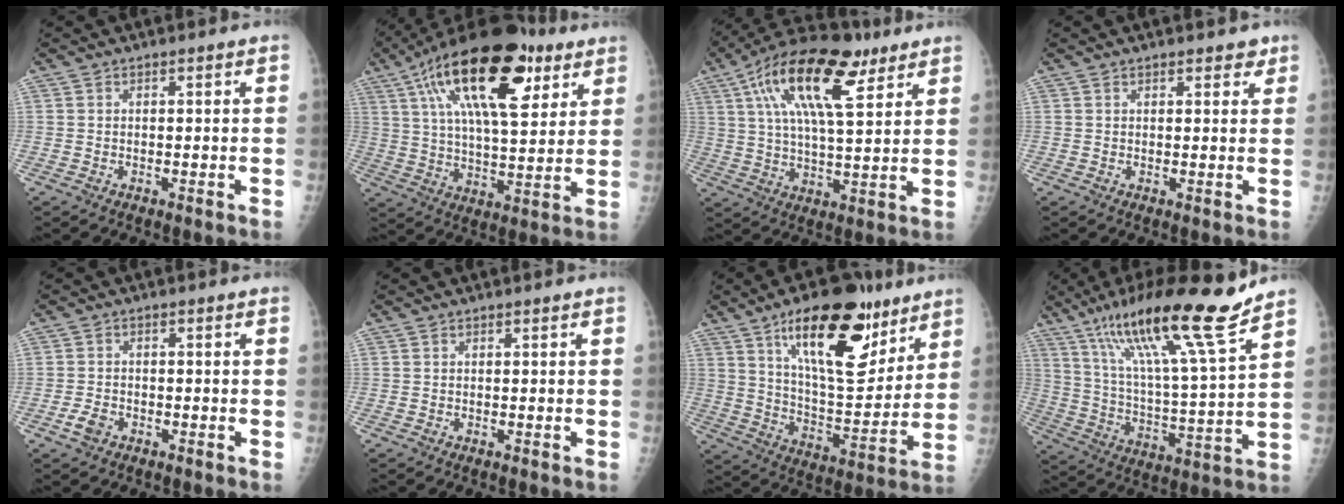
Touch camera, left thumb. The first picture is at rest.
{"total": 25.7, "force": [12.1, 10.7, 19.9], "torque": [-0.326, -0.009, 0.196]}
{"total": 19.9, "force": [9.4, 7.6, 15.8], "torque": [-0.273, -0.005, 0.159]}
{"total": 2.4, "force": [1.8, 1.2, 1.1], "torque": [0.005, -0.006, 0.017]}
{"total": 2.7, "force": [-1.6, 1.7, 1.3], "torque": [-0.024, 0.006, -0.026]}
{"total": 0.0}
{"total": 23.5, "force": [13.2, 9.4, 17.0], "torque": [-0.227, -0.059, 0.221]}
{"total": 21.2, "force": [15.0, 1.2, 15.0], "torque": [-0.240, -0.061, 0.260]}